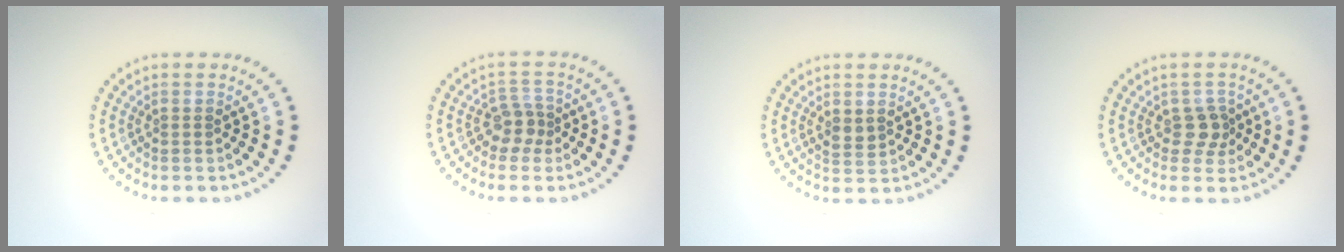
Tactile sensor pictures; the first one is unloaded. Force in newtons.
{"total": 2.2, "press": 1.8, "slide": 1.3}
{"total": 1.2, "press": 1.2, "slide": 0.3}
{"total": 1.7, "press": 1.4, "slide": 0.9}